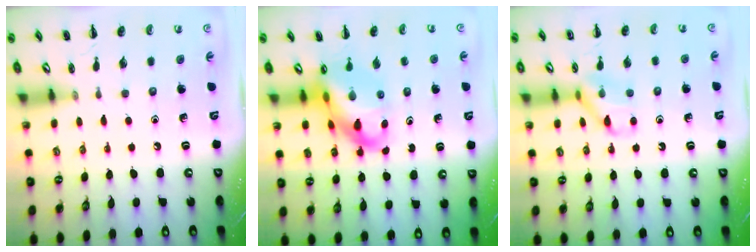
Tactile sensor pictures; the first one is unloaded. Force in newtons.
{"total": 14.4, "press": 13.9, "slide": 3.9}
{"total": 10.3, "press": 10.3, "slide": 1.0}